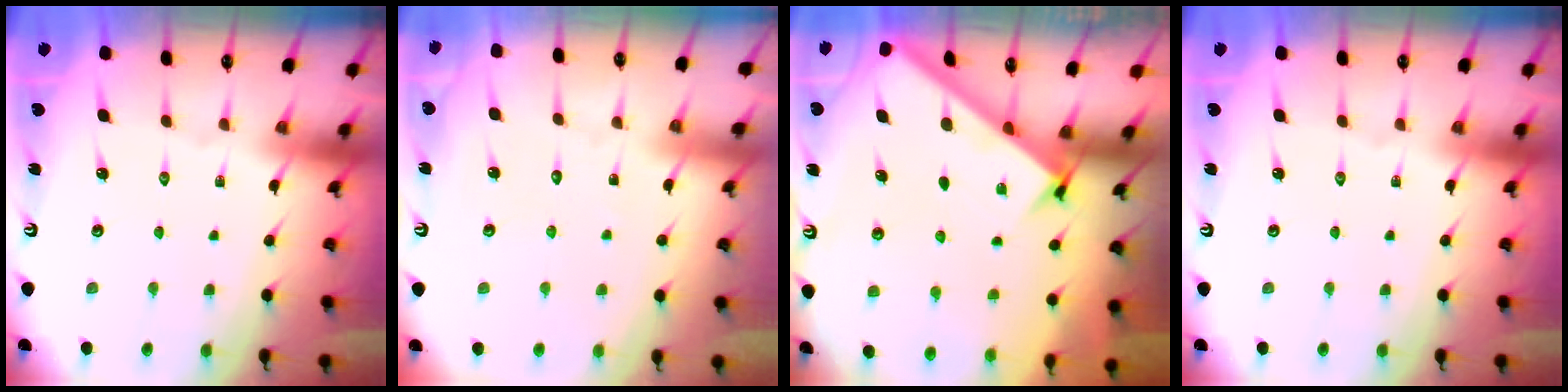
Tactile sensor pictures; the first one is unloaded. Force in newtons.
{"total": 2.8, "press": 2.8, "slide": 0.3}
{"total": 2.5, "press": 2.5, "slide": 0.3}
{"total": 0.0}